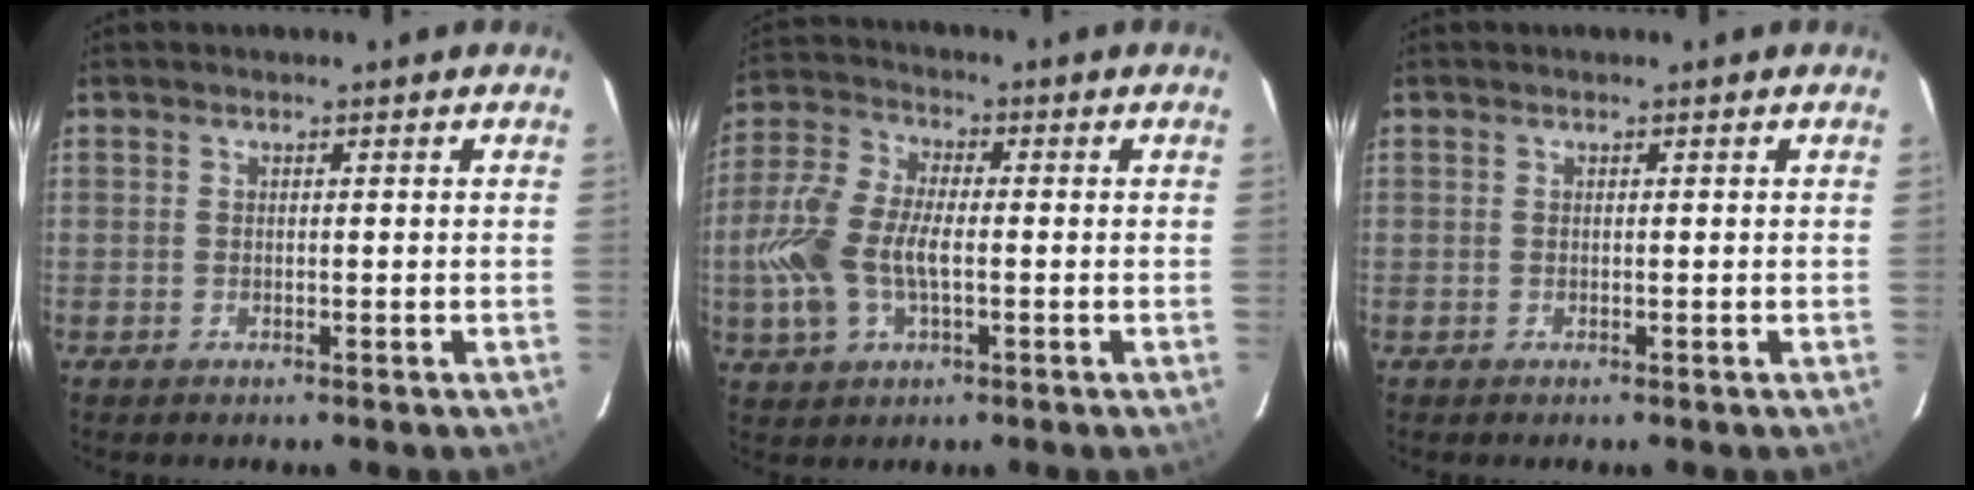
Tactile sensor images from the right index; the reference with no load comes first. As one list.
[{"total": 12.1, "force": [-2.0, 6.5, 10.0], "torque": [-0.228, 0.009, -0.040]}, {"total": 0.0}]